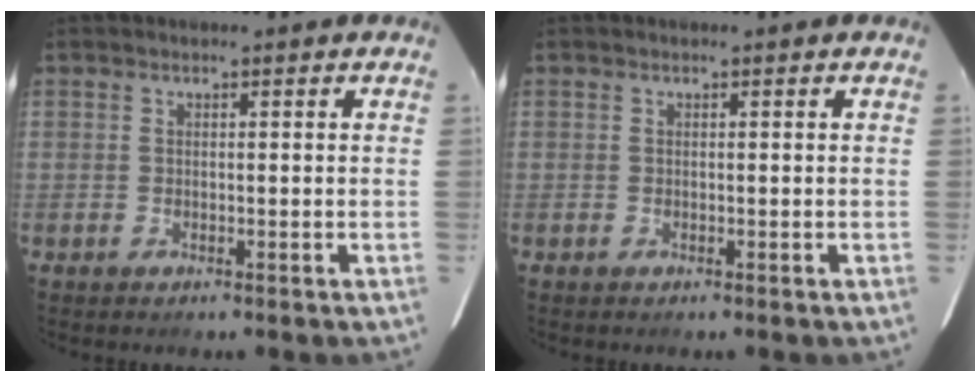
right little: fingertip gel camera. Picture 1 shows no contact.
{"total": 0.0}